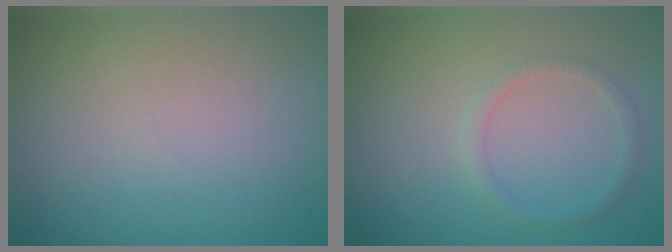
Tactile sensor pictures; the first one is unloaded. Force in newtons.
{"total": 1.2, "press": 1.2, "slide": 0.0}